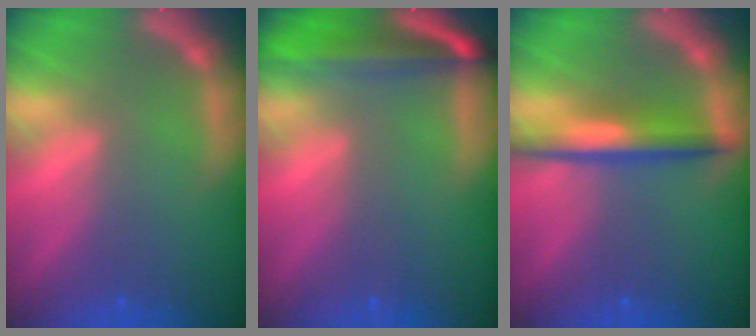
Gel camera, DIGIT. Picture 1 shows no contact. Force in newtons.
{"total": 7.1}
{"total": 4.5}